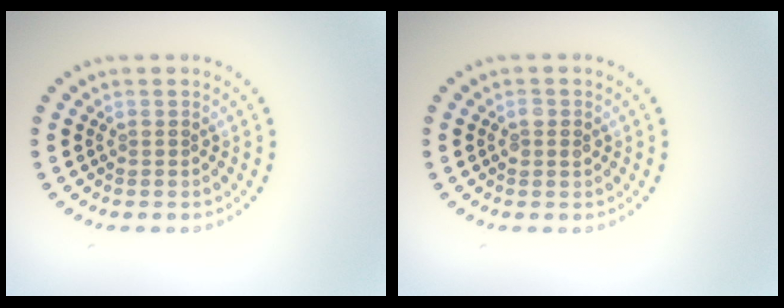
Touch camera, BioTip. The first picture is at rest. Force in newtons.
{"total": 1.1, "press": 1.1, "slide": 0.1}